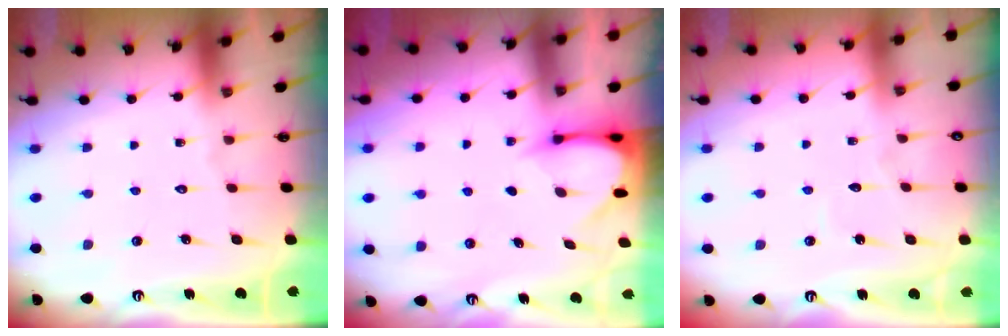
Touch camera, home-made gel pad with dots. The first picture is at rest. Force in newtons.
{"total": 3.7, "press": 3.7, "slide": 0.3}
{"total": 2.5, "press": 2.5, "slide": 0.3}